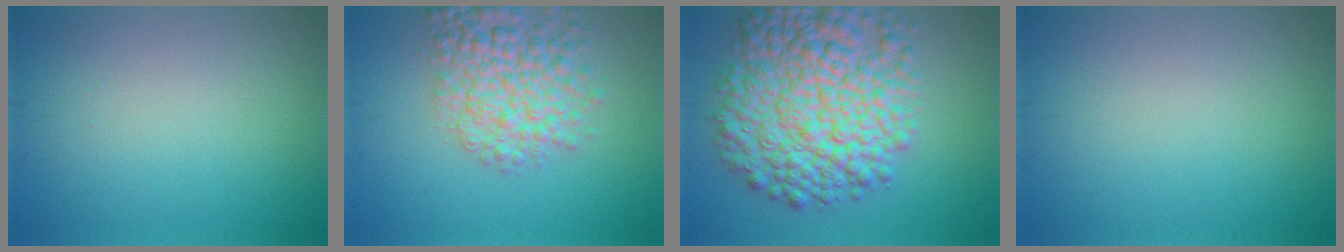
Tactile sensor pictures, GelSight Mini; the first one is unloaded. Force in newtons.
{"total": 5.9, "press": 5.9, "slide": 0.2}
{"total": 11.7, "press": 11.7, "slide": 0.3}
{"total": 0.0}